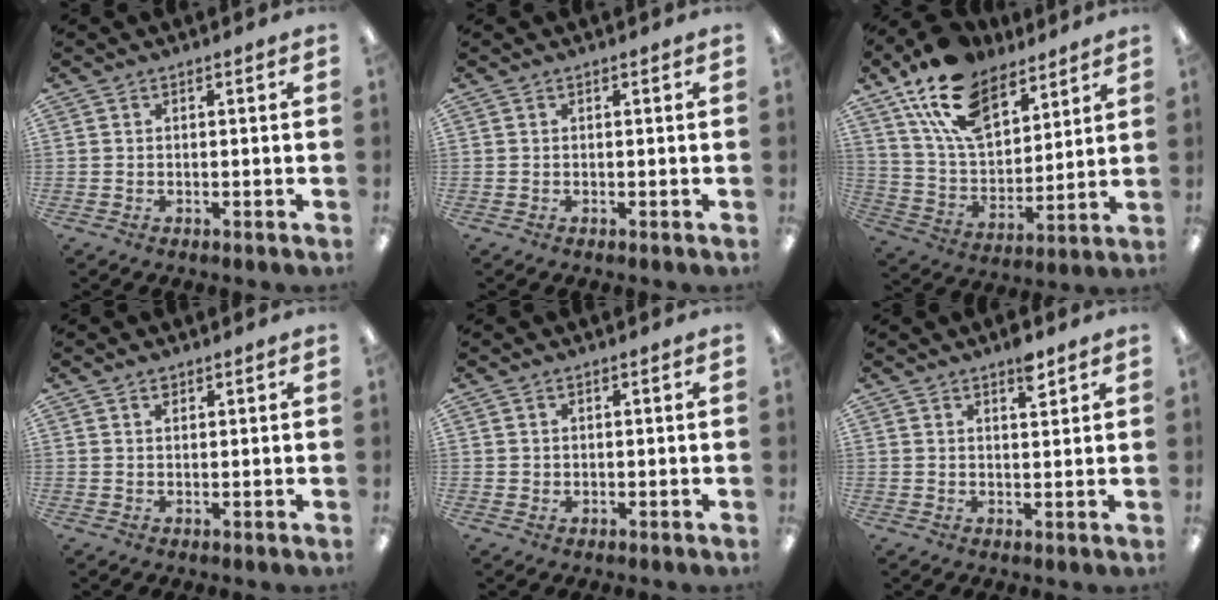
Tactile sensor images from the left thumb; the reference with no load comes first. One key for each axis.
{"total": 0.0}
{"total": 18.0, "fx": 12.0, "fy": 9.5, "fz": 9.5, "tx": -0.186, "ty": -0.049, "tz": 0.222}
{"total": 1.2, "fx": 0.9, "fy": 0.5, "fz": 0.5, "tx": -0.004, "ty": -0.003, "tz": 0.016}
{"total": 0.9, "fx": 0.5, "fy": 0.8, "fz": 0.1, "tx": -0.003, "ty": 0.004, "tz": 0.008}
{"total": 4.3, "fx": 3.1, "fy": 1.4, "fz": 2.7, "tx": -0.029, "ty": -0.018, "tz": 0.047}